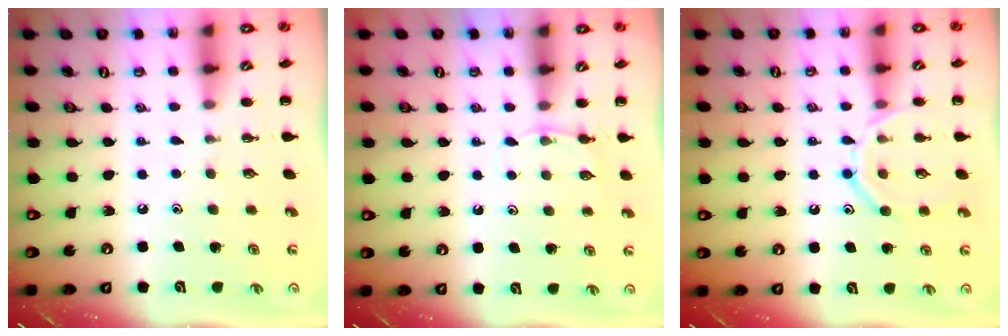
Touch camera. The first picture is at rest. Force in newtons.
{"total": 3.6, "press": 3.5, "slide": 1.0}
{"total": 12.2, "press": 12.1, "slide": 1.0}